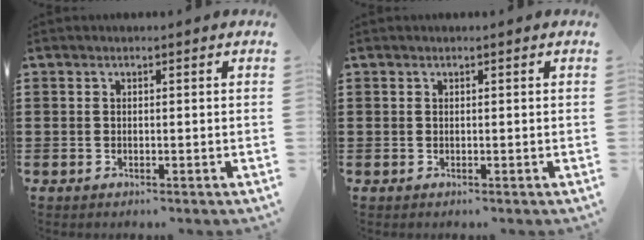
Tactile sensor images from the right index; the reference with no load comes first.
{"total": 0.0}